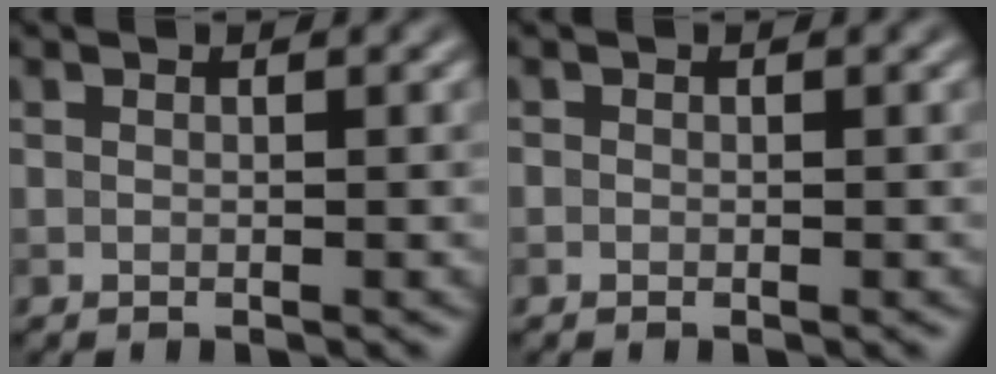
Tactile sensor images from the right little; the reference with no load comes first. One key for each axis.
{"total": 0.0}